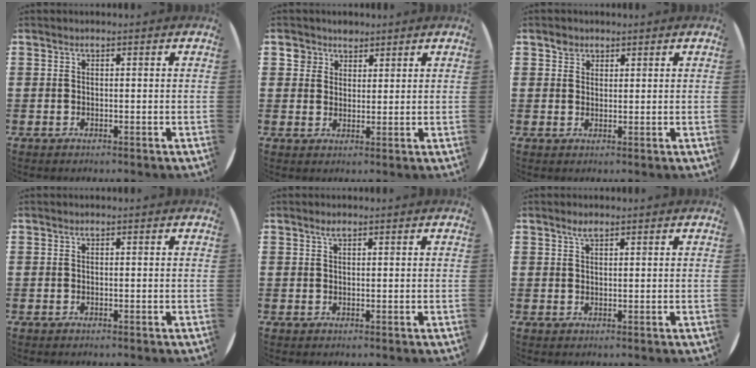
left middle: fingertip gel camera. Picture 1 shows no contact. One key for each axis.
{"total": 3.0, "fx": 2.2, "fy": 2.0, "fz": 0.0, "tx": 0.008, "ty": 0.002, "tz": 0.040}
{"total": 1.7, "fx": 1.3, "fy": 1.0, "fz": 0.0, "tx": 0.006, "ty": -0.002, "tz": 0.026}
{"total": 0.0}
{"total": 0.8, "fx": 0.6, "fy": 0.2, "fz": 0.6, "tx": -0.012, "ty": 0.001, "tz": 0.010}
{"total": 1.4, "fx": 1.0, "fy": 0.4, "fz": 0.8, "tx": -0.017, "ty": 0.004, "tz": 0.017}